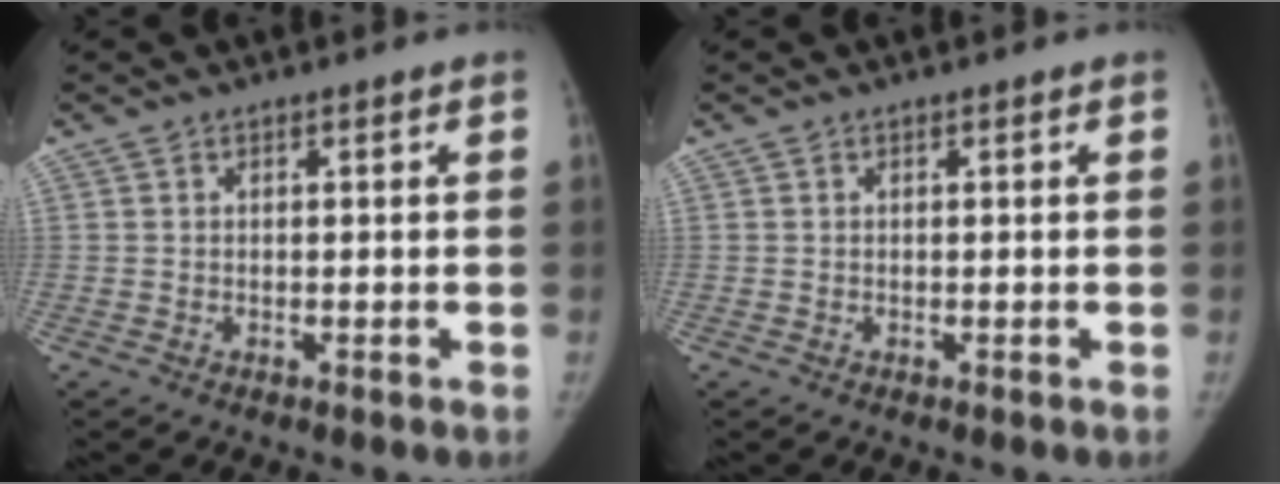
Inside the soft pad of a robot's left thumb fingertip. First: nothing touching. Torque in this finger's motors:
{"motor_torque": [0.11, 0.02, 0.30, -0.31, 0.06]}